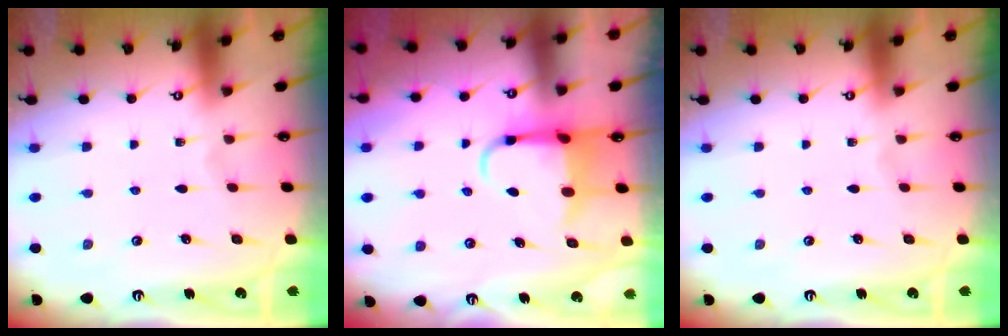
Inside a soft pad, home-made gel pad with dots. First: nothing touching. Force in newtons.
{"total": 5.2, "press": 5.1, "slide": 1.0}
{"total": 0.0}